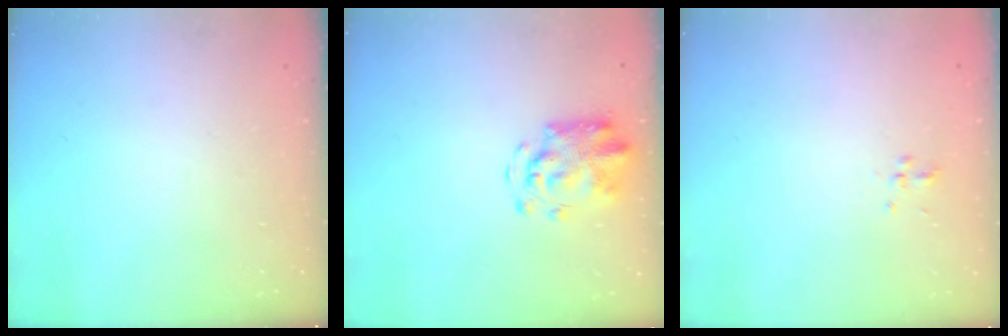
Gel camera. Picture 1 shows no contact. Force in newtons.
{"total": 4.7, "press": 4.6, "slide": 1.1}
{"total": 2.0, "press": 1.8, "slide": 0.8}